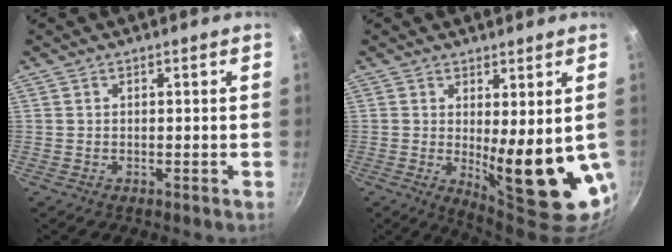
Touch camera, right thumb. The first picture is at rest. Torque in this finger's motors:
{"motor_torque": [2.44, 2.41, 1.51, 0.16, 0.38]}